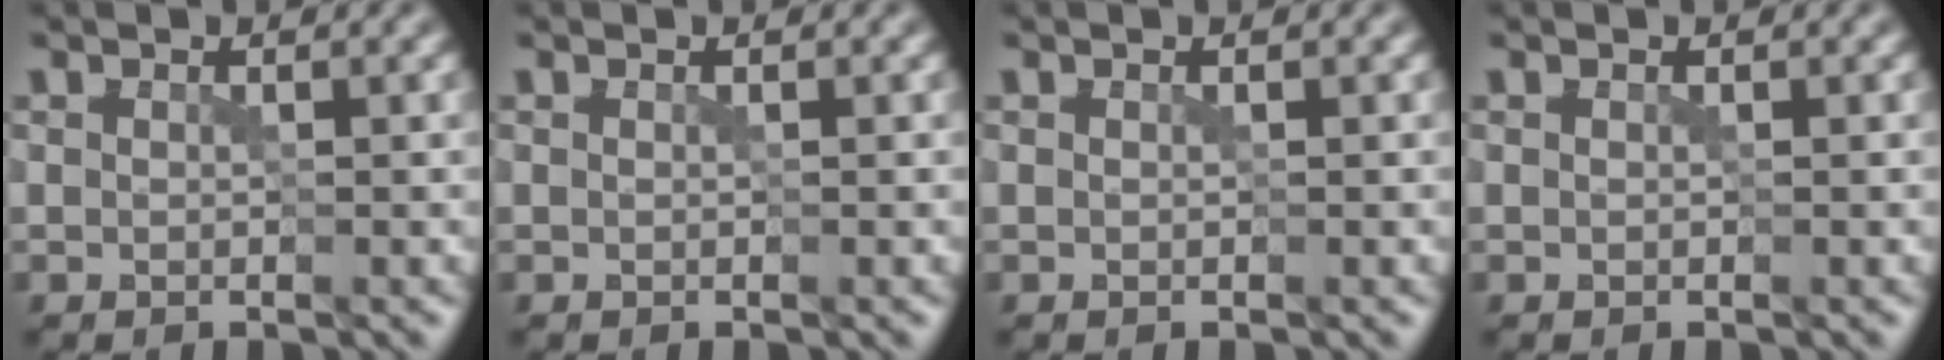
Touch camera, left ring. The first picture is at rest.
{"total": 0.0}
{"total": 0.0}
{"total": 0.0}